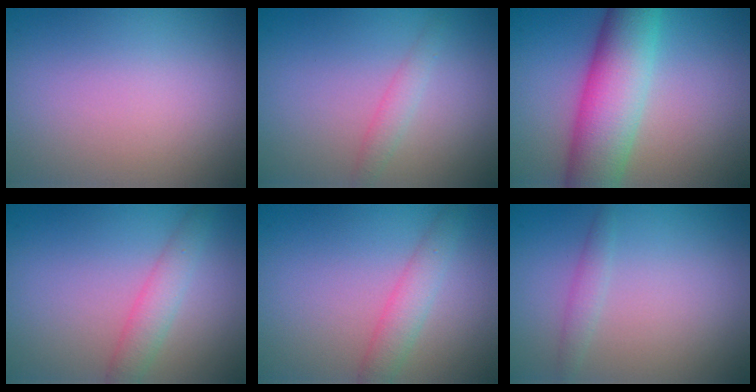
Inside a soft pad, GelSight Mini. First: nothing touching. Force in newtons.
{"total": 1.4, "press": 1.4, "slide": 0.1}
{"total": 9.3, "press": 9.3, "slide": 0.4}
{"total": 2.5, "press": 2.5, "slide": 0.1}
{"total": 2.5, "press": 2.5, "slide": 0.1}
{"total": 1.2, "press": 1.2, "slide": 0.1}